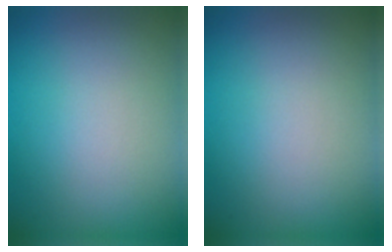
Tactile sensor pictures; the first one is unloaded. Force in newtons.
{"total": 0.0}